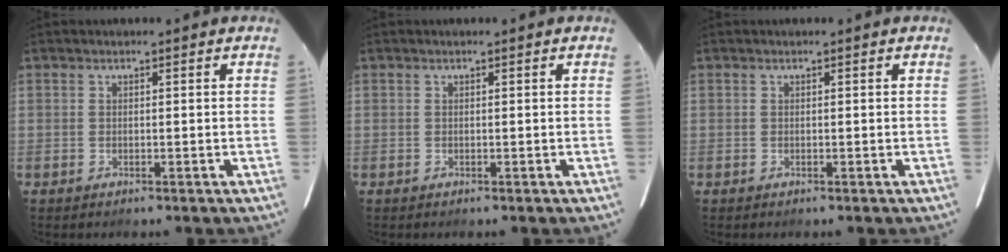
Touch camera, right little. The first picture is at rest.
{"total": 0.0}
{"total": 0.0}